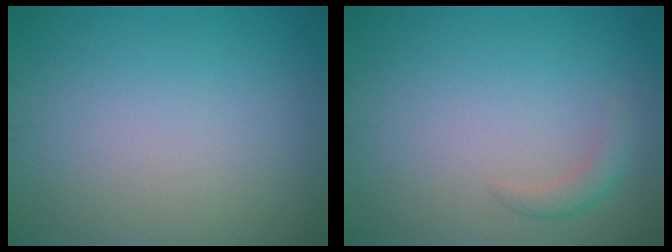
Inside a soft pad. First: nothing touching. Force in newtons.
{"total": 1.4, "press": 1.4, "slide": 0.1}